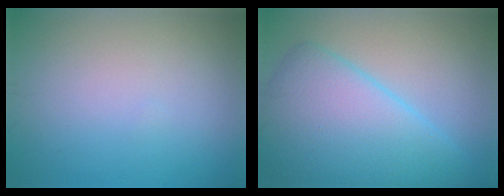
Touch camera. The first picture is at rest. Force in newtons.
{"total": 9.1, "press": 9.1, "slide": 0.0}